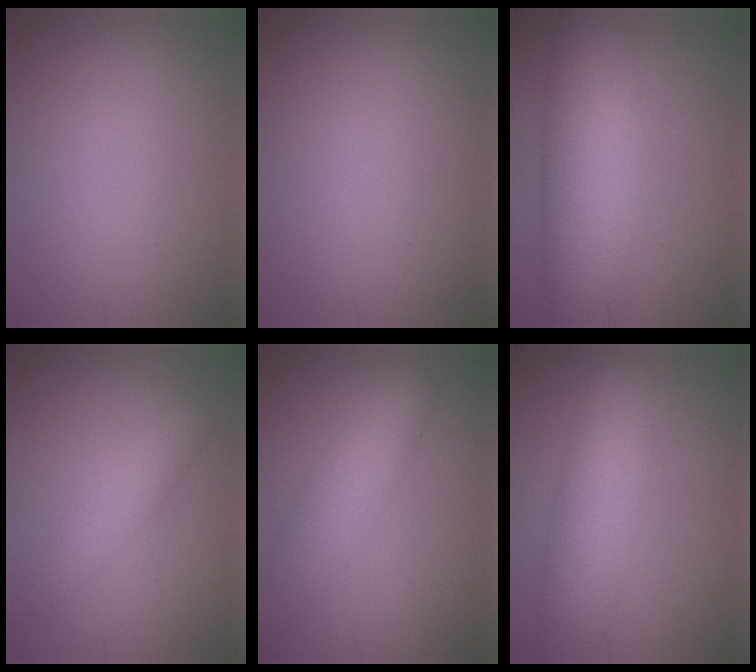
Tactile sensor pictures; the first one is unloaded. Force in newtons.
{"total": 0.0}
{"total": 11.0, "press": 10.9, "slide": 0.8}
{"total": 2.9, "press": 2.9, "slide": 0.1}
{"total": 5.8, "press": 5.8, "slide": 0.2}
{"total": 7.6, "press": 7.6, "slide": 0.5}